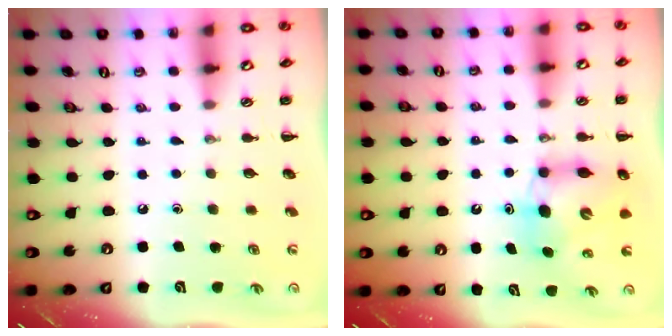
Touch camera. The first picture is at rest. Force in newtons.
{"total": 6.8, "press": 6.6, "slide": 1.7}